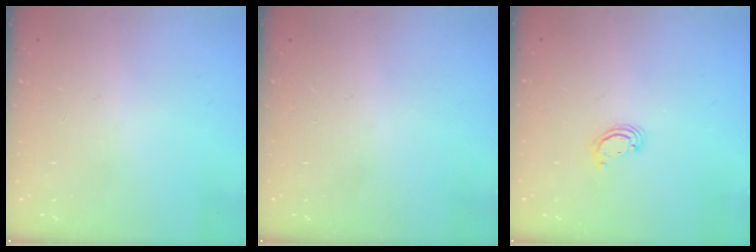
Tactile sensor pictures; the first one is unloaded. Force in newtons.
{"total": 0.0}
{"total": 2.6, "press": 2.6, "slide": 0.2}